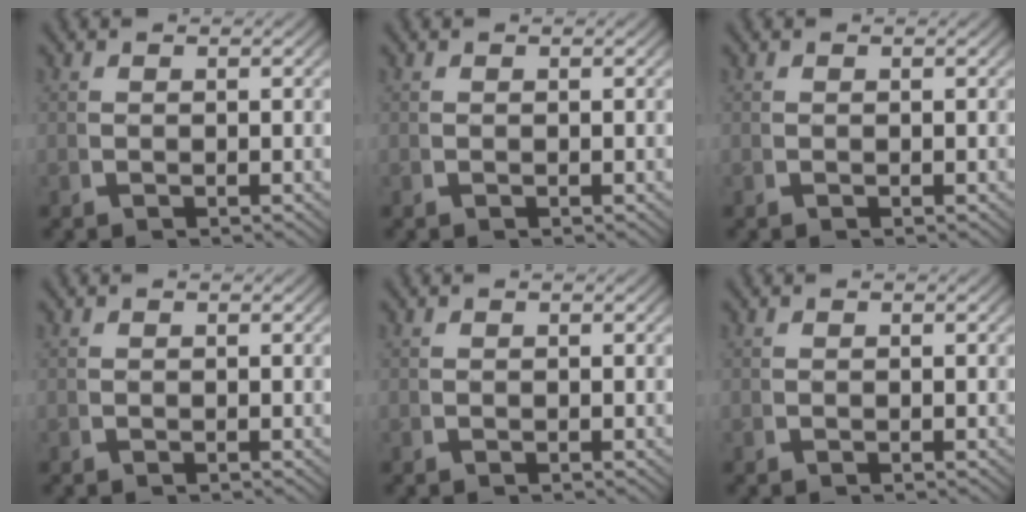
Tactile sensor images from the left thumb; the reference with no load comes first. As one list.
[{"total": 0.0}, {"total": 0.0}, {"total": 0.0}, {"total": 0.0}, {"total": 0.0}]